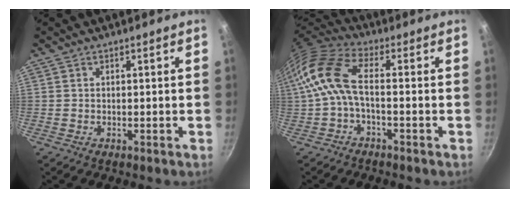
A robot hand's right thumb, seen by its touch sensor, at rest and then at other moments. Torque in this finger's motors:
{"motor_torque": [-0.59, 1.06, 1.62, -0.37, 0.24]}